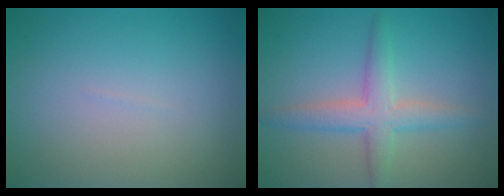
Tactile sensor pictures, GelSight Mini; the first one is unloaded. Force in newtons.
{"total": 3.6, "press": 3.6, "slide": 0.1}